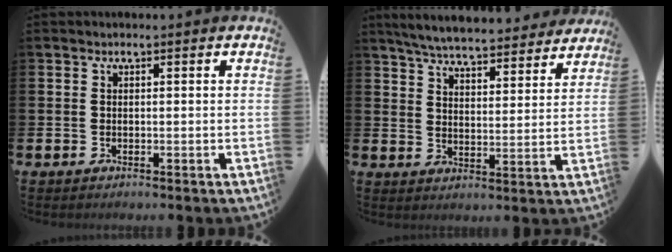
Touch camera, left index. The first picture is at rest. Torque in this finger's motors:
{"motor_torque": [1.01, -1.14, 1.00, 0.21]}